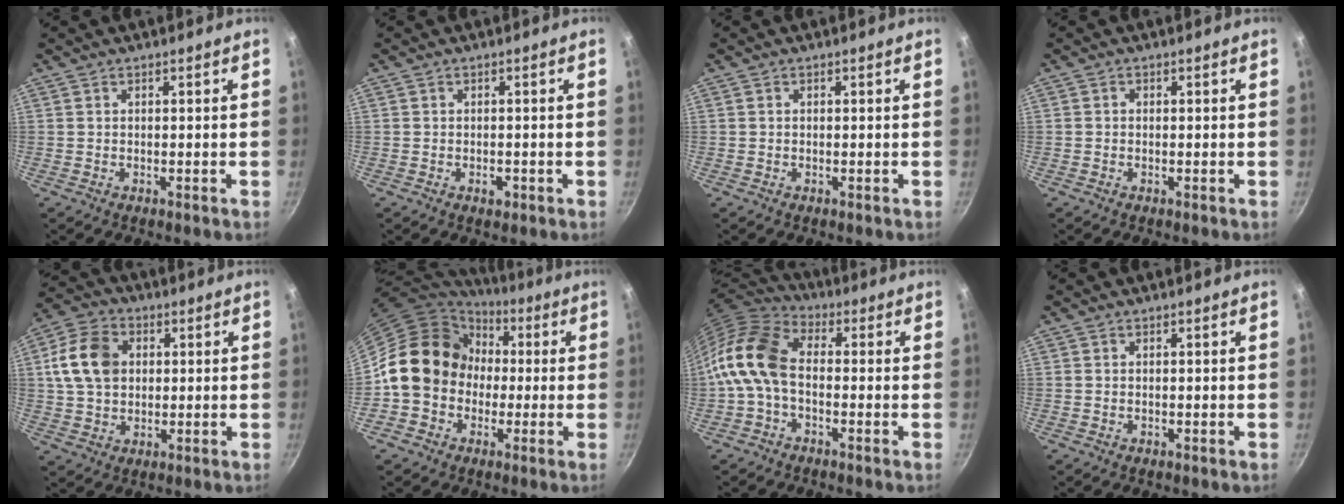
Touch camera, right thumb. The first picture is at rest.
{"total": 1.7, "force": [-0.7, 1.1, 1.1], "torque": [-0.013, 0.007, -0.009]}
{"total": 0.0}
{"total": 0.5, "force": [-0.2, 0.5, 0.2], "torque": [-0.001, 0.002, -0.004]}
{"total": 12.2, "force": [2.3, 9.1, 7.8], "torque": [-0.129, 0.009, 0.032]}
{"total": 16.2, "force": [-0.1, 14.1, 7.9], "torque": [-0.094, 0.040, -0.013]}
{"total": 12.4, "force": [-1.9, 8.0, 9.4], "torque": [-0.175, 0.039, -0.059]}
{"total": 0.0}